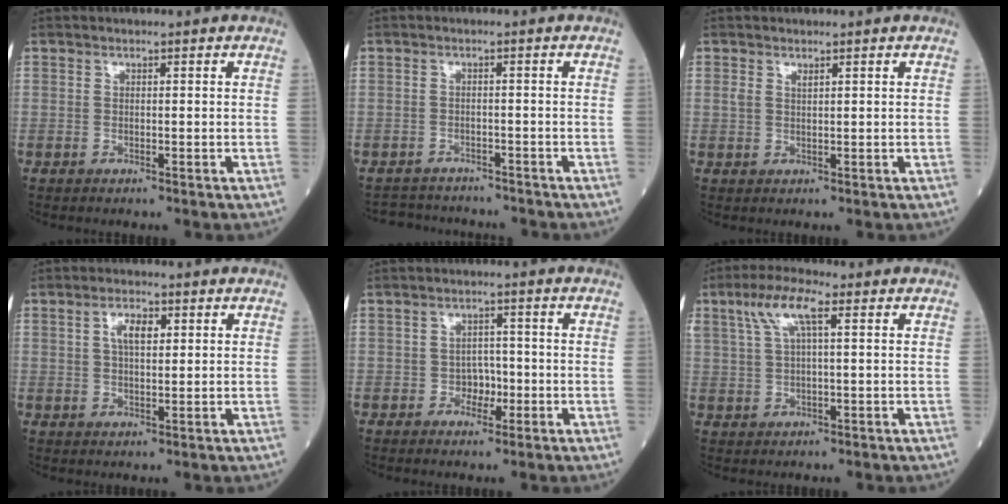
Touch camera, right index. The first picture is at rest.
{"total": 6.2, "force": [-5.9, 1.6, 0.4], "torque": [-0.004, 0.008, -0.079]}
{"total": 1.2, "force": [0.8, 0.4, 0.8], "torque": [-0.021, 0.008, 0.018]}
{"total": 3.9, "force": [1.3, 1.5, 3.3], "torque": [-0.062, 0.005, 0.023]}
{"total": 2.9, "force": [-1.0, 2.1, 1.8], "torque": [-0.021, 0.007, -0.017]}
{"total": 6.4, "force": [2.8, 1.4, 5.6], "torque": [-0.120, 0.023, 0.055]}